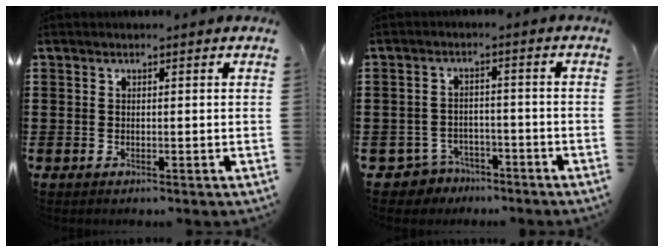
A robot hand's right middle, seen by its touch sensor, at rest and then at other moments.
{"total": 3.5, "force": [-3.3, 1.3, 0.1], "torque": [-0.018, 0.001, -0.072]}